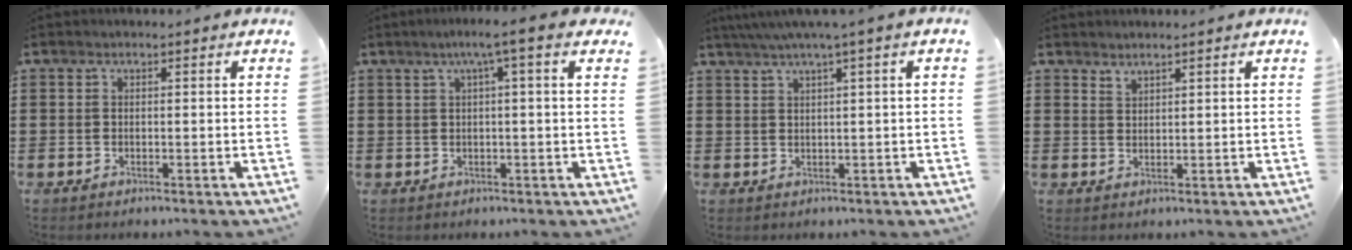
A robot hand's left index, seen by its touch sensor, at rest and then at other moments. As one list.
[{"total": 3.5, "force": [1.3, -0.3, 3.3], "torque": [-0.065, 0.000, 0.018]}, {"total": 2.3, "force": [1.2, -0.1, 2.0], "torque": [-0.038, 0.000, 0.021]}, {"total": 1.6, "force": [1.6, 0.2, 0.3], "torque": [-0.009, 0.000, 0.031]}]